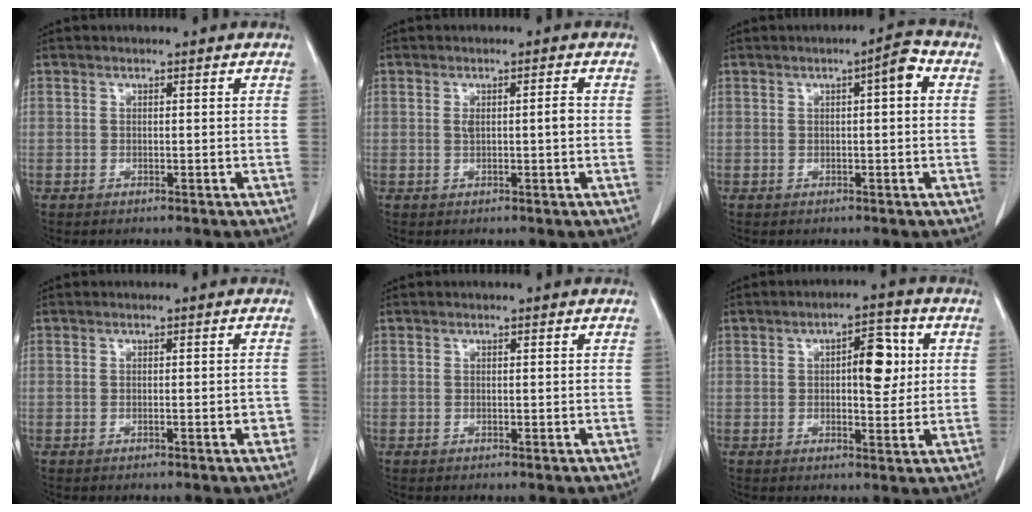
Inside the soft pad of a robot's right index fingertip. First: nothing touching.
{"total": 2.5, "force": [0.2, 0.4, 2.4], "torque": [-0.043, 0.005, 0.006]}
{"total": 3.4, "force": [0.8, 0.6, 3.2], "torque": [-0.042, 0.010, 0.008]}
{"total": 1.7, "force": [-0.6, 0.4, 1.5], "torque": [-0.016, 0.003, -0.006]}
{"total": 0.0}
{"total": 6.7, "force": [1.2, 2.6, 6.1], "torque": [-0.085, 0.010, 0.017]}